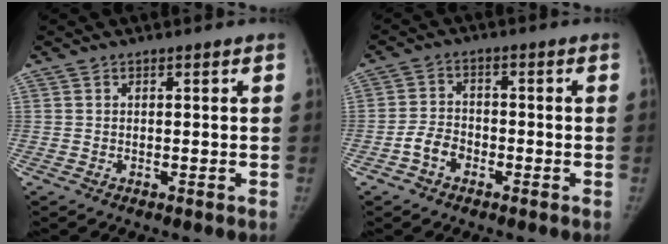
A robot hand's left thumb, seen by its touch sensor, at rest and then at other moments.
{"total": 4.6, "force": [-2.3, 3.3, 2.3], "torque": [-0.034, 0.021, -0.046]}